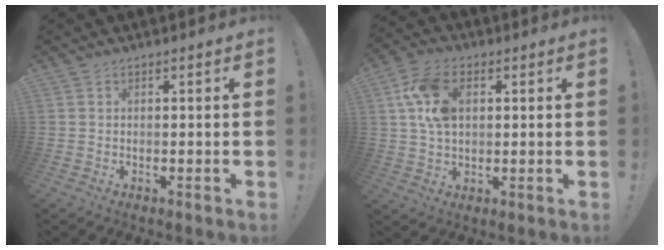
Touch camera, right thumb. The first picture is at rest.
{"total": 12.4, "force": [3.5, 8.3, 8.6], "torque": [-0.173, 0.012, 0.068]}